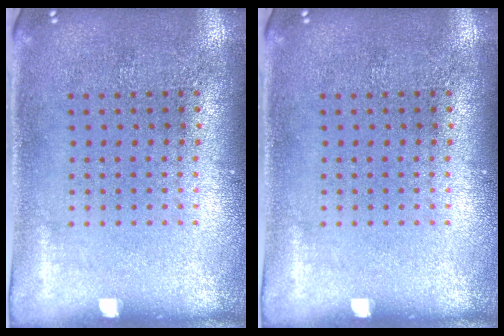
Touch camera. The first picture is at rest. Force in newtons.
{"total": 0.0}